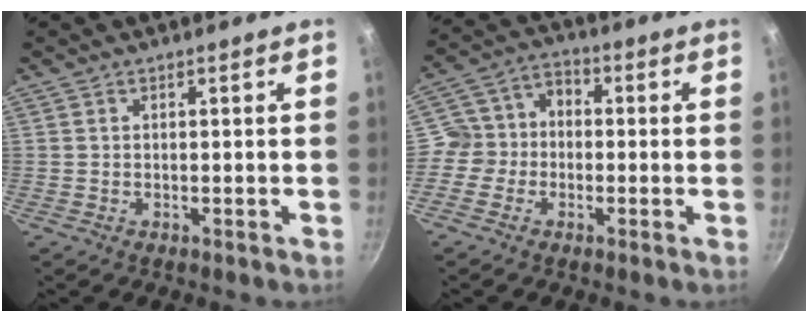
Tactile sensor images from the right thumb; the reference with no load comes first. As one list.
[{"total": 6.9, "force": [-1.5, 6.2, 2.6], "torque": [-0.011, 0.027, -0.048]}]